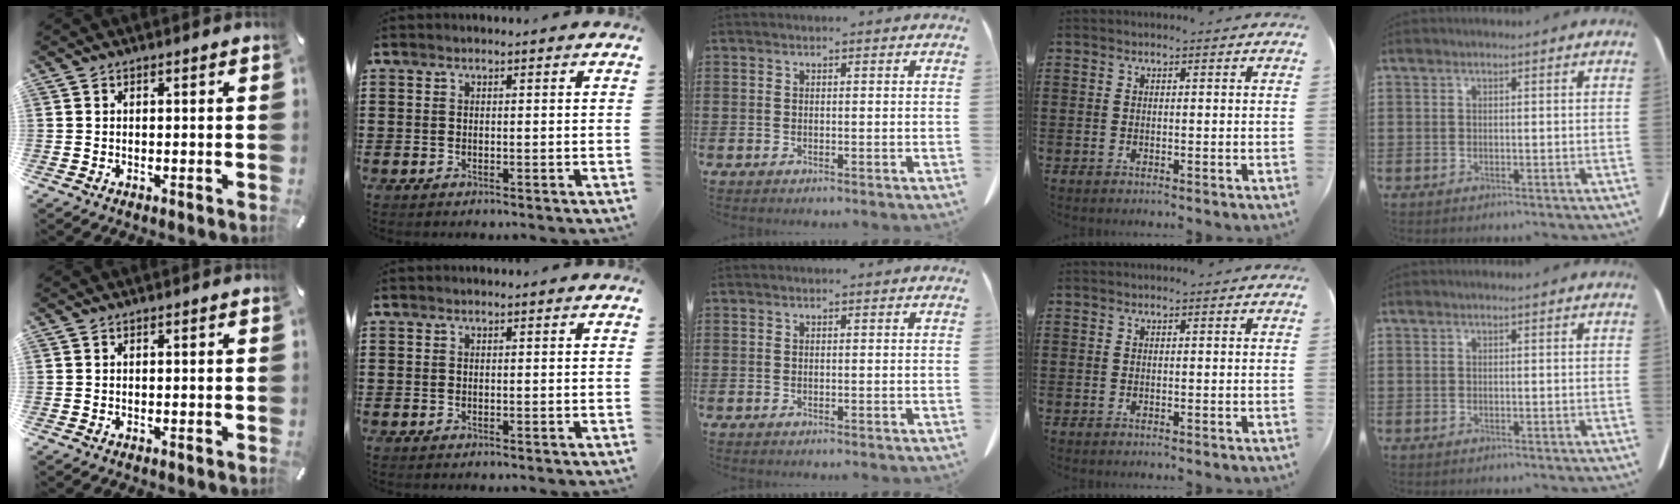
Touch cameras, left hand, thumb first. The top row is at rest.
{}